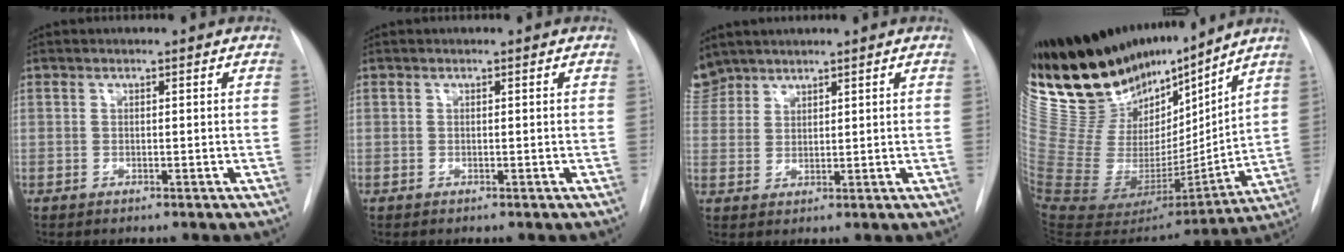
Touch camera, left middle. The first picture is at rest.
{"total": 0.0}
{"total": 5.1, "force": [4.6, 2.2, -0.4], "torque": [0.010, 0.005, 0.100]}
{"total": 26.6, "force": [22.8, 6.9, 11.8], "torque": [-0.195, -0.025, 0.401]}